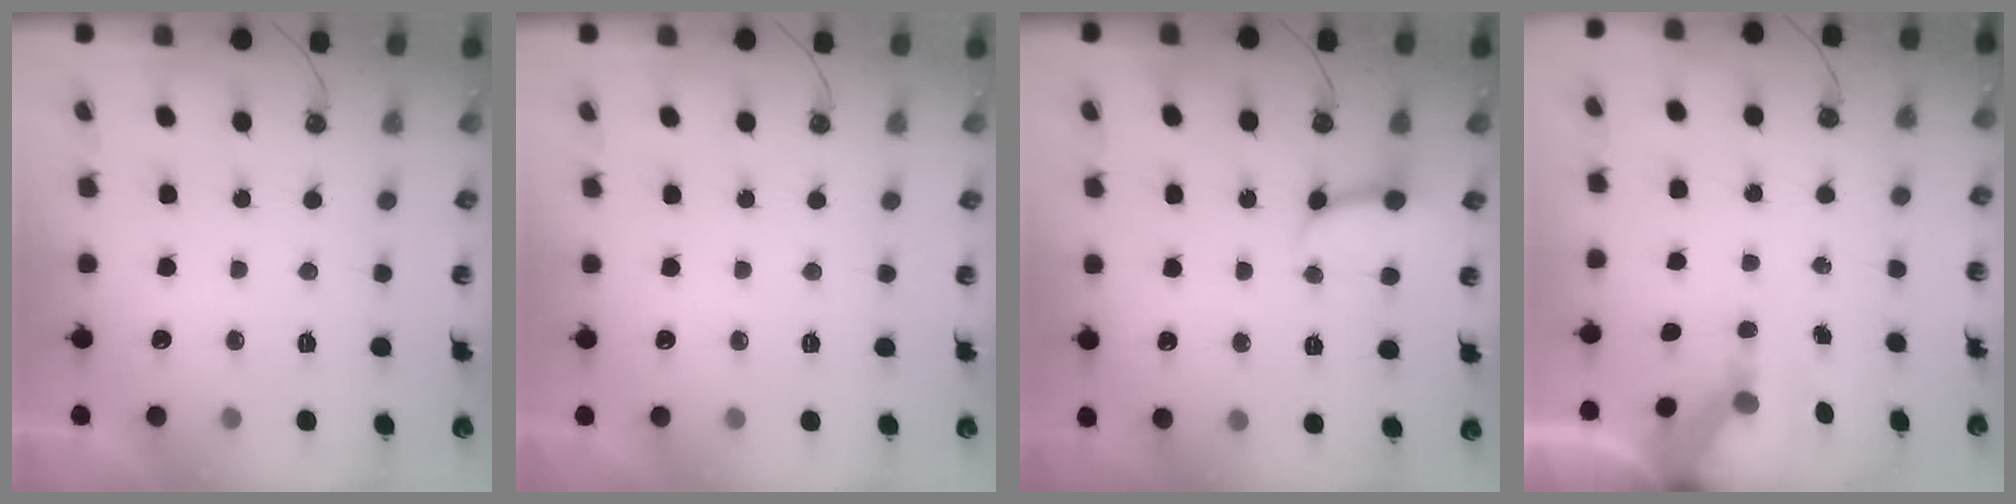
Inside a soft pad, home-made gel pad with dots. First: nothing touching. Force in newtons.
{"total": 0.0}
{"total": 7.2, "press": 7.2, "slide": 0.8}
{"total": 7.1, "press": 7.1, "slide": 0.5}